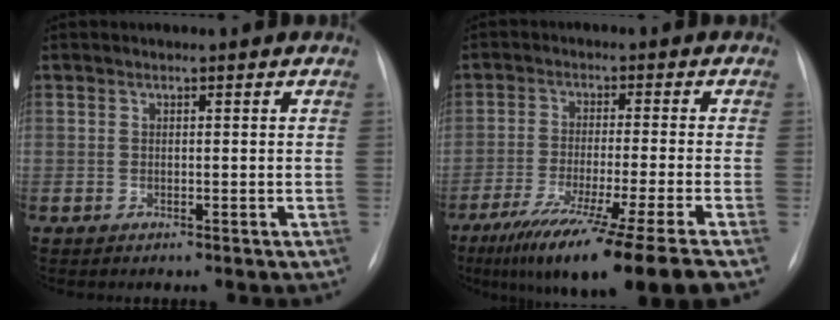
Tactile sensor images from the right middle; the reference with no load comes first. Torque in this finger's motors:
{"motor_torque": [1.42, -0.72, 0.84, 0.21]}